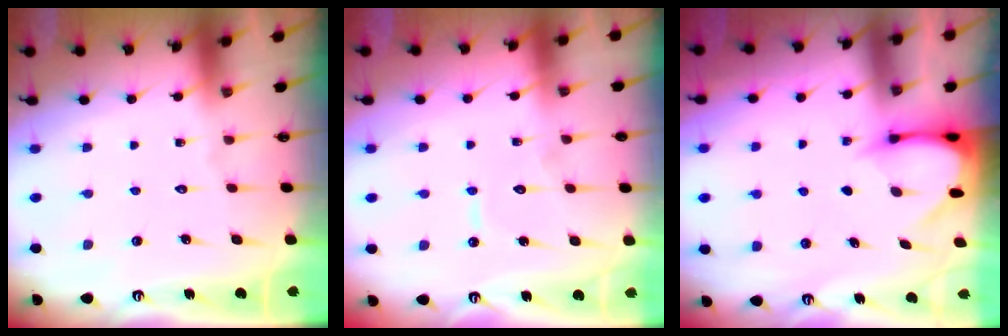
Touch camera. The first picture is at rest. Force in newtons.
{"total": 5.5, "press": 5.5, "slide": 0.4}
{"total": 3.3, "press": 3.2, "slide": 0.3}